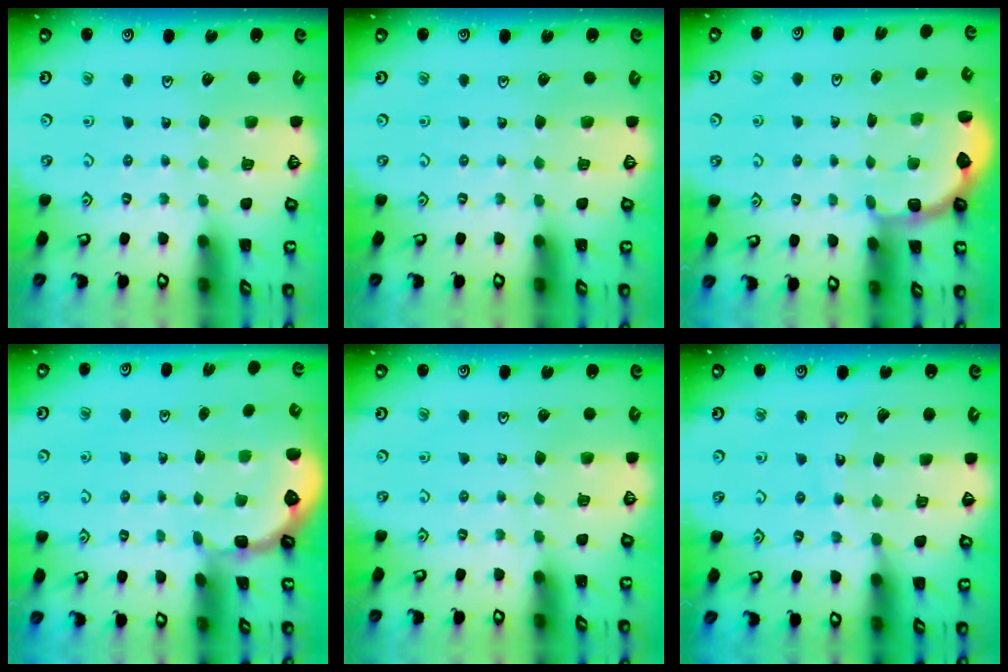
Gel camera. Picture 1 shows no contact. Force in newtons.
{"total": 0.0}
{"total": 2.8, "press": 2.2, "slide": 1.8}
{"total": 2.6, "press": 2.1, "slide": 1.6}
{"total": 0.0}
{"total": 8.9, "press": 8.9, "slide": 1.0}